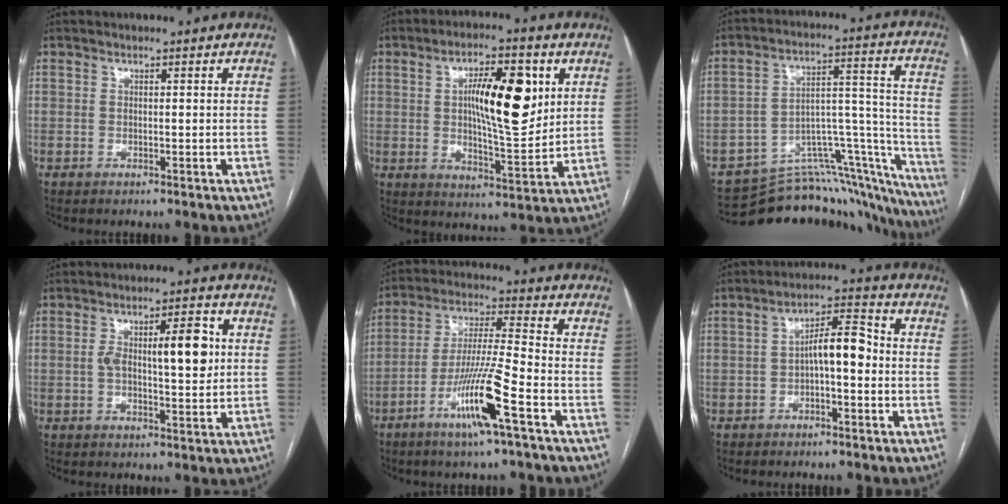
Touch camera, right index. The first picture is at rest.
{"total": 13.1, "force": [3.3, 3.5, 12.2], "torque": [-0.201, 0.008, 0.056]}
{"total": 24.2, "force": [-22.2, 7.2, 6.5], "torque": [-0.028, 0.071, -0.292]}
{"total": 9.1, "force": [1.4, 2.5, 8.6], "torque": [-0.138, 0.016, 0.025]}
{"total": 12.2, "force": [-5.9, -0.6, 10.6], "torque": [-0.207, -0.012, -0.112]}
{"total": 6.5, "force": [-0.8, 2.0, 6.2], "torque": [-0.104, 0.030, -0.011]}